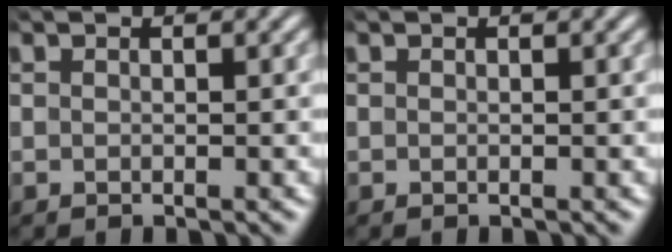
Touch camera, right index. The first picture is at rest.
{"total": 0.0}